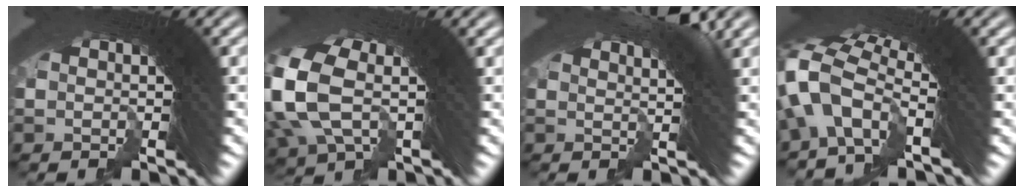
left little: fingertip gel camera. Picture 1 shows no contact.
{"total": 5.7, "force": [0.5, 3.4, 4.6], "torque": [-0.133, -0.017, 0.018]}
{"total": 5.1, "force": [3.5, -0.5, 3.7], "torque": [-0.046, 0.012, 0.054]}
{"total": 5.1, "force": [0.3, 2.9, 4.2], "torque": [-0.104, -0.010, 0.001]}